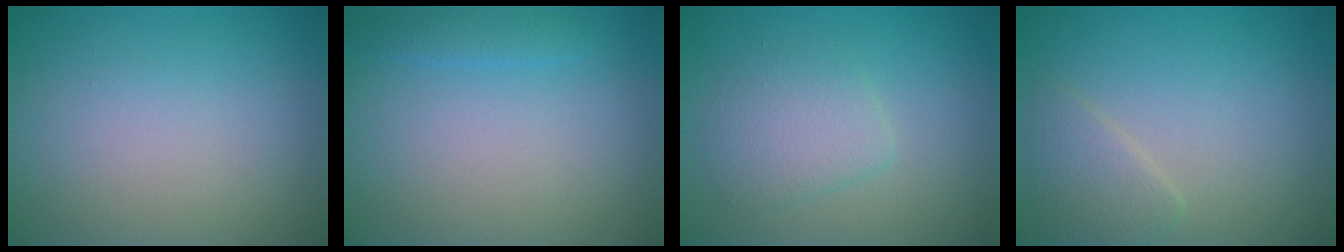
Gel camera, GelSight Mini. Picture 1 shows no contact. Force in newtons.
{"total": 1.2, "press": 1.2, "slide": 0.1}
{"total": 2.8, "press": 2.8, "slide": 0.1}
{"total": 2.0, "press": 2.0, "slide": 0.1}